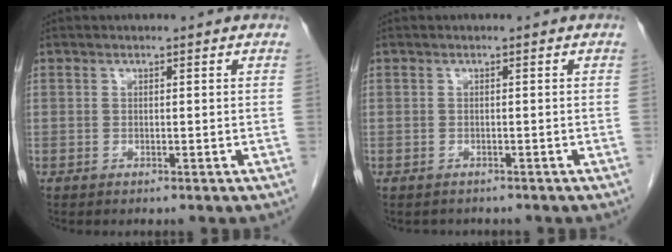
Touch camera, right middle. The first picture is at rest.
{"total": 1.6, "force": [-1.4, 0.8, 0.0], "torque": [-0.009, -0.002, -0.021]}